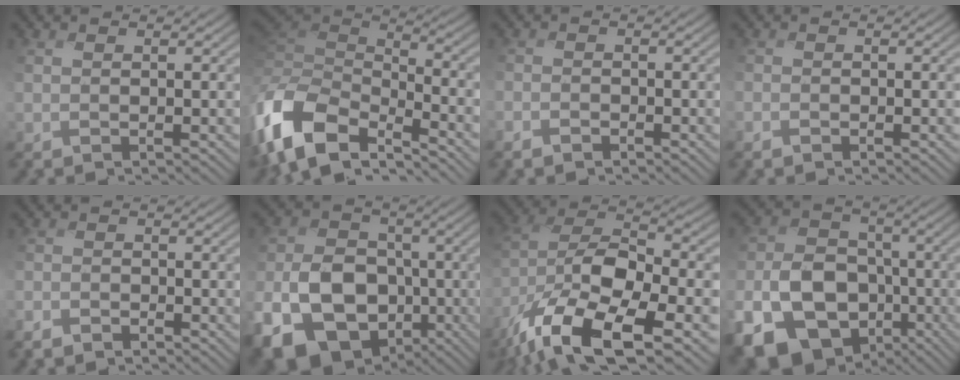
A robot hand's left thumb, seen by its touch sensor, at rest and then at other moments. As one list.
[{"total": 13.3, "force": [-7.0, 6.8, 9.0], "torque": [-0.240, -0.007, -0.134]}, {"total": 2.1, "force": [-1.7, 1.1, 0.6], "torque": [-0.013, -0.004, -0.039]}, {"total": 1.4, "force": [-1.0, 0.8, 0.5], "torque": [-0.012, -0.004, -0.023]}, {"total": 2.6, "force": [-2.1, 1.2, 0.8], "torque": [-0.015, -0.005, -0.049]}, {"total": 15.4, "force": [-5.7, 11.8, 8.1], "torque": [-0.194, -0.047, -0.104]}, {"total": 17.2, "force": [-9.4, 7.0, 12.7], "torque": [-0.271, -0.028, -0.174]}, {"total": 19.0, "force": [-8.6, 14.7, 8.5], "torque": [-0.202, -0.063, -0.164]}]